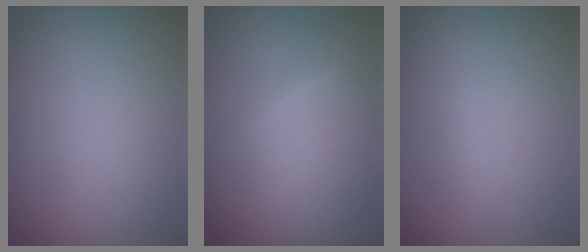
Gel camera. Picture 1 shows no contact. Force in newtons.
{"total": 7.7, "press": 7.7, "slide": 0.4}
{"total": 0.7, "press": 0.7, "slide": 0.0}